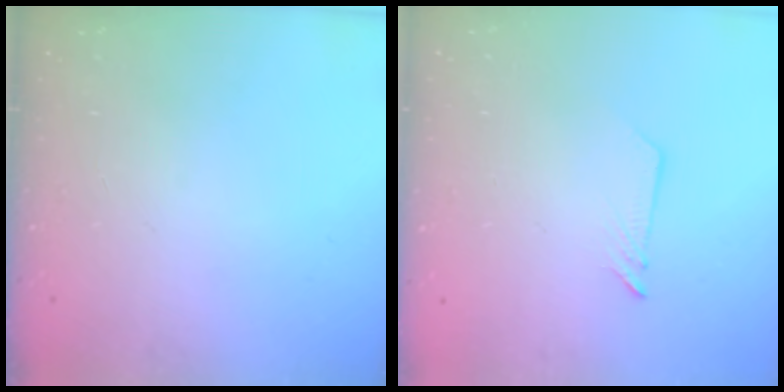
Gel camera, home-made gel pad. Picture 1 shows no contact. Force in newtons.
{"total": 2.9, "press": 2.9, "slide": 0.3}